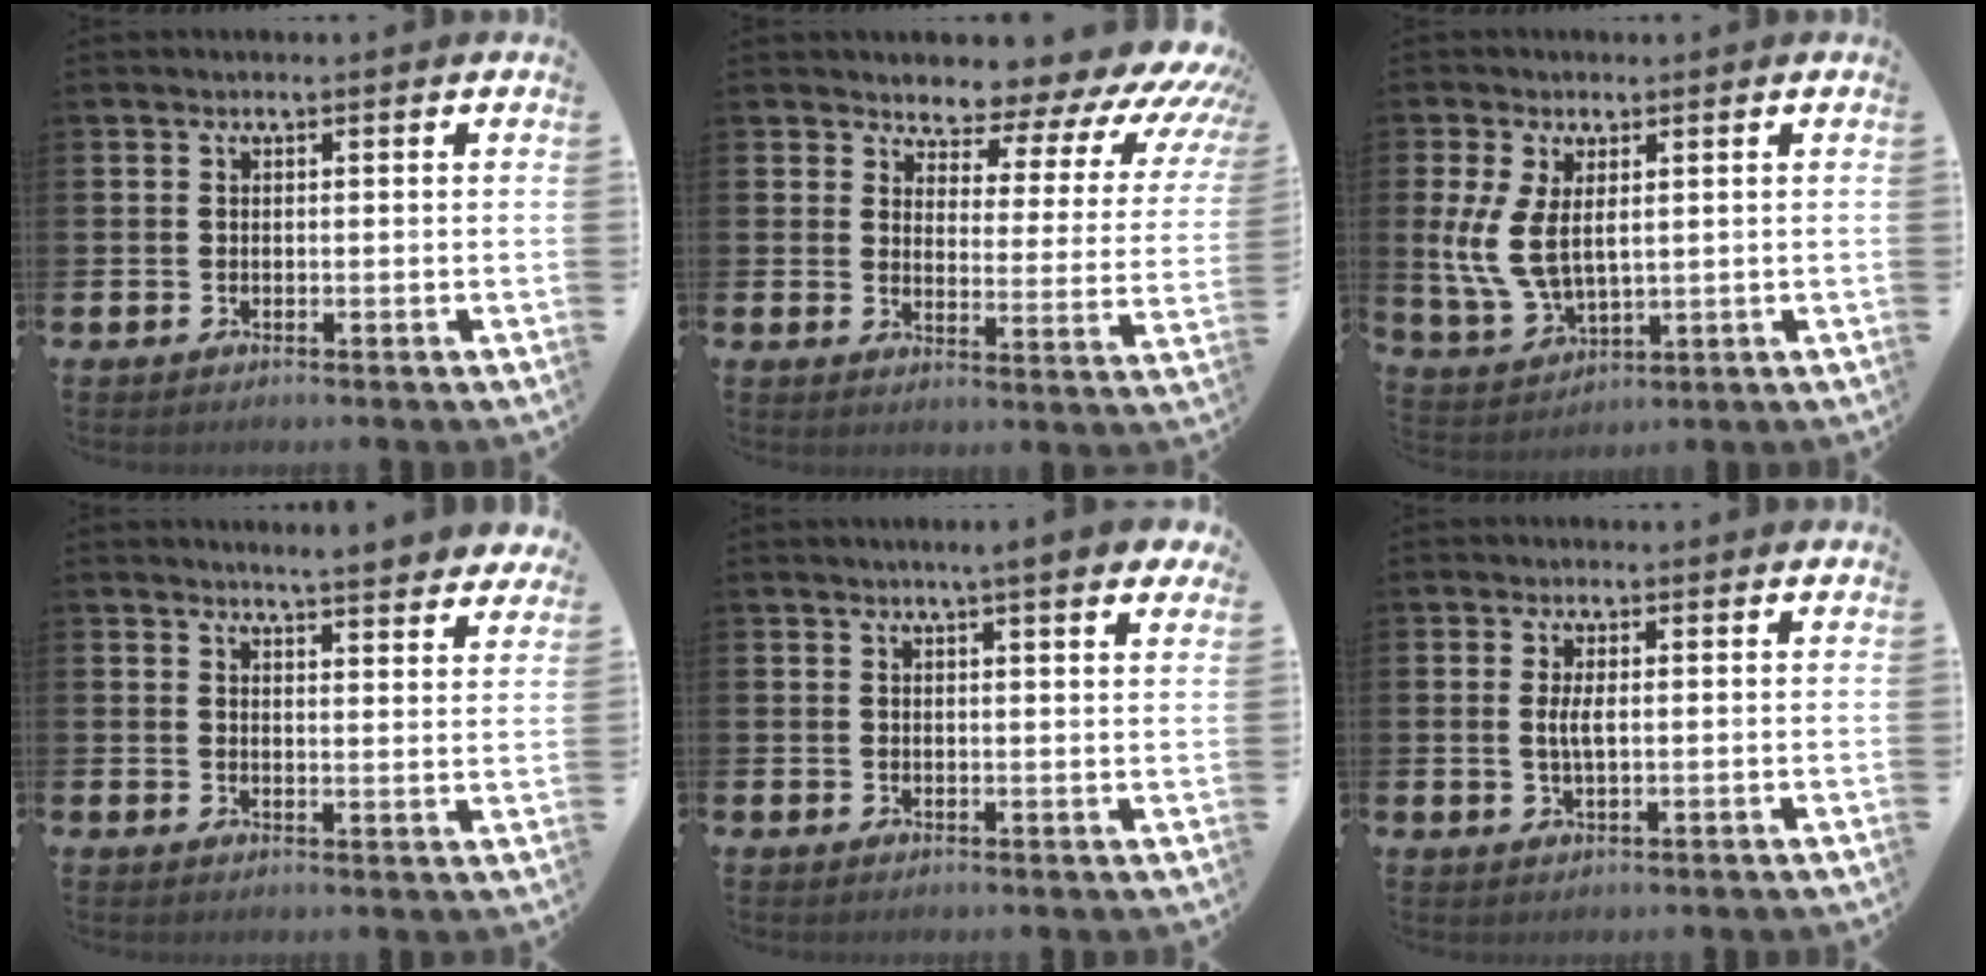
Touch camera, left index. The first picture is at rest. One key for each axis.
{"total": 5.2, "fx": 4.5, "fy": 2.2, "fz": 1.2, "tx": -0.021, "ty": -0.055, "tz": 0.064}
{"total": 6.7, "fx": 1.7, "fy": 3.8, "fz": 5.3, "tx": -0.117, "ty": 0.000, "tz": 0.029}
{"total": 4.8, "fx": 4.7, "fy": -0.3, "fz": 0.6, "tx": -0.012, "ty": -0.031, "tz": 0.082}
{"total": 3.7, "fx": 3.1, "fy": 0.1, "fz": 2.0, "tx": -0.024, "ty": -0.016, "tz": 0.050}
{"total": 2.5, "fx": 0.4, "fy": 0.9, "fz": 2.3, "tx": -0.046, "ty": 0.004, "tz": 0.004}